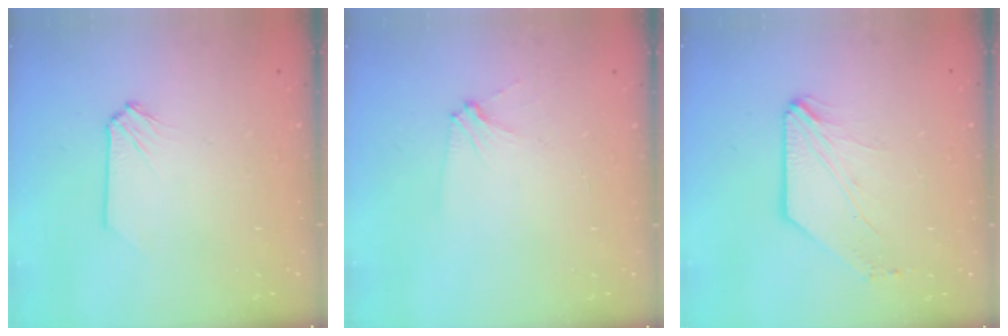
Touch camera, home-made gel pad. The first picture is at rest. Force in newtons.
{"total": 2.8, "press": 2.8, "slide": 0.4}
{"total": 1.7, "press": 1.7, "slide": 0.3}